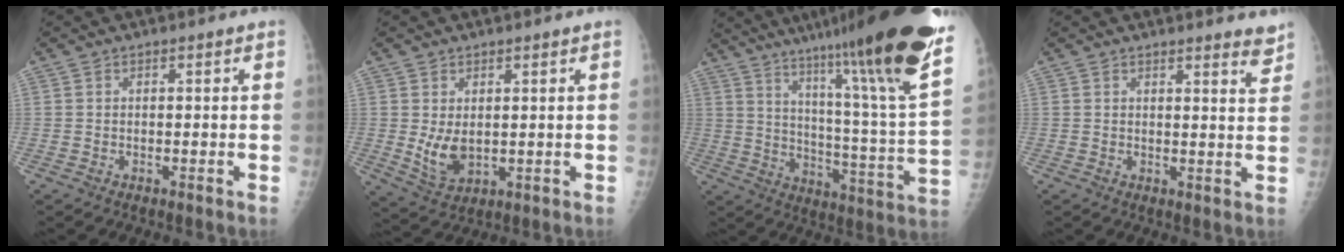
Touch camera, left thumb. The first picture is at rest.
{"total": 5.6, "force": [0.9, 3.7, 4.2], "torque": [-0.068, -0.020, 0.031]}
{"total": 30.7, "force": [21.7, 1.5, 21.8], "torque": [-0.307, -0.111, 0.315]}
{"total": 3.9, "force": [3.6, 0.5, 1.4], "torque": [-0.009, -0.029, 0.032]}